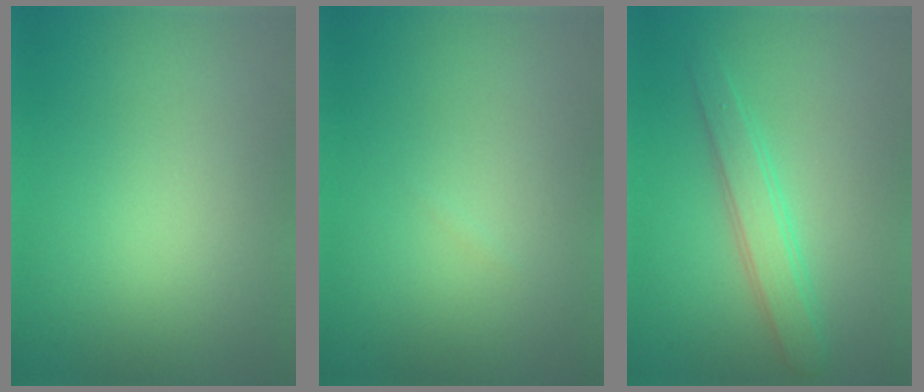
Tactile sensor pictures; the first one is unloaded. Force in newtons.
{"total": 0.0}
{"total": 2.8, "press": 2.8, "slide": 0.2}